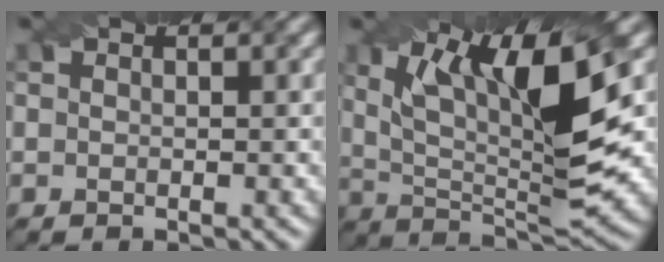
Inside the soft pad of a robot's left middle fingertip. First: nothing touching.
{"total": 12.2, "force": [3.6, 3.5, 11.1], "torque": [-0.181, -0.001, 0.061]}